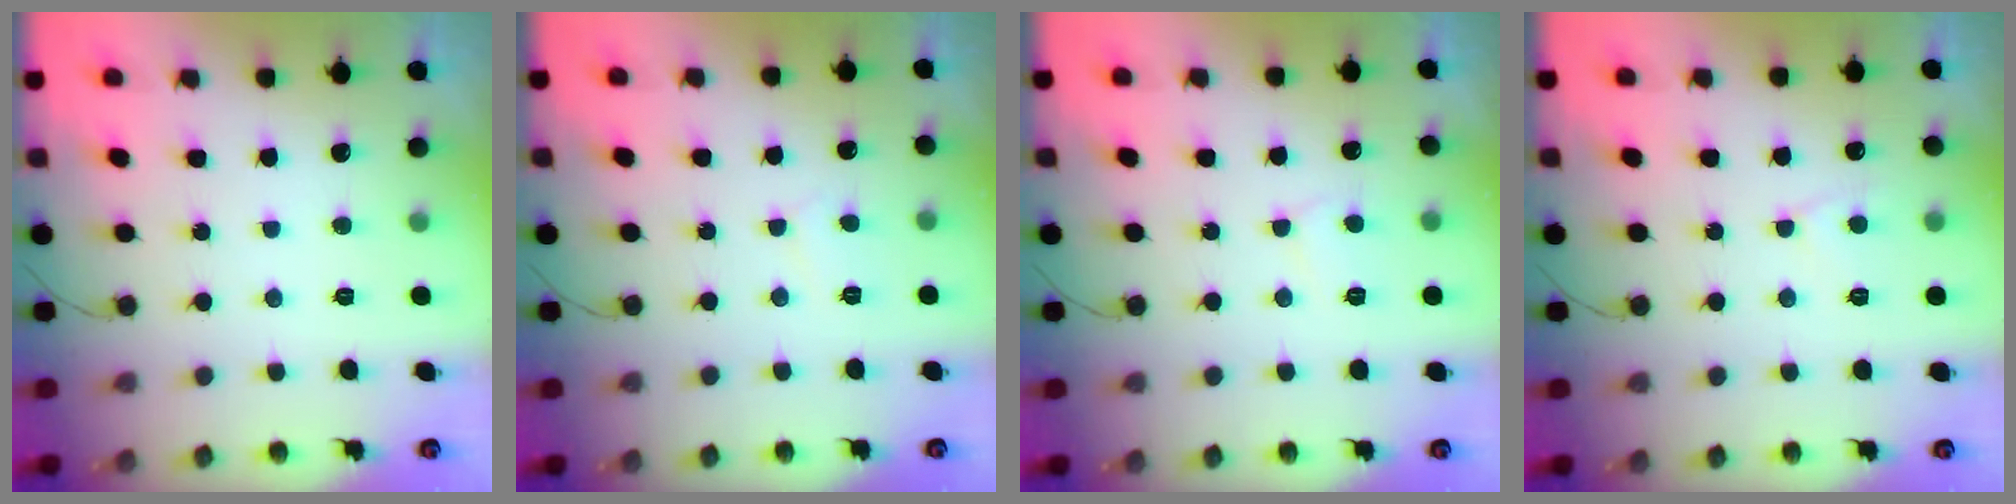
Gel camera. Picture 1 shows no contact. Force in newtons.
{"total": 2.6, "press": 2.6, "slide": 0.2}
{"total": 4.4, "press": 4.4, "slide": 0.5}
{"total": 4.4, "press": 4.4, "slide": 0.5}